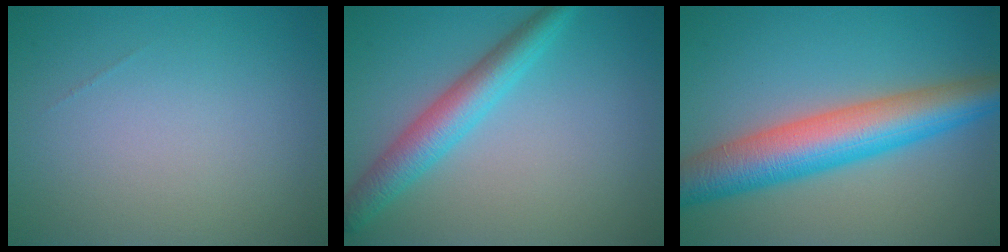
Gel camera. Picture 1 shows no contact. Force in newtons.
{"total": 4.4, "press": 4.3, "slide": 0.1}
{"total": 8.6, "press": 8.6, "slide": 0.0}